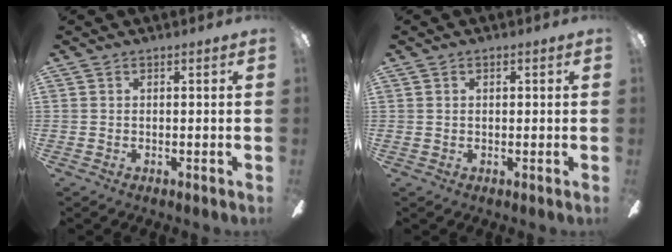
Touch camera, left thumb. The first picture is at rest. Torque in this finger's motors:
{"motor_torque": [0.06, -0.01, -0.28, -0.27, -0.05]}